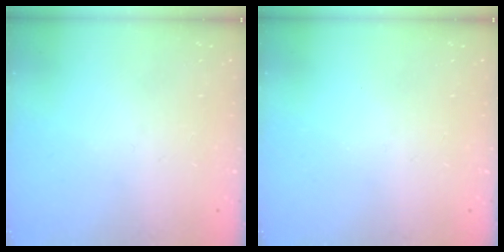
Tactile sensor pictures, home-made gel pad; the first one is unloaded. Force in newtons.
{"total": 0.0}